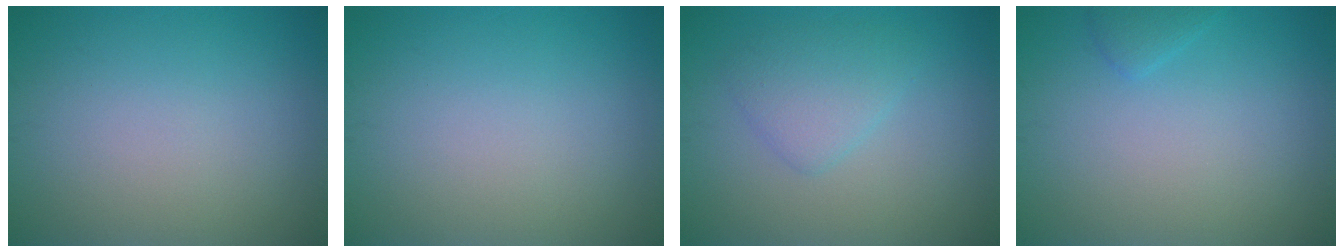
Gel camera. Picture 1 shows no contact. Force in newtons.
{"total": 0.0}
{"total": 2.6, "press": 2.6, "slide": 0.2}
{"total": 1.0, "press": 1.0, "slide": 0.1}